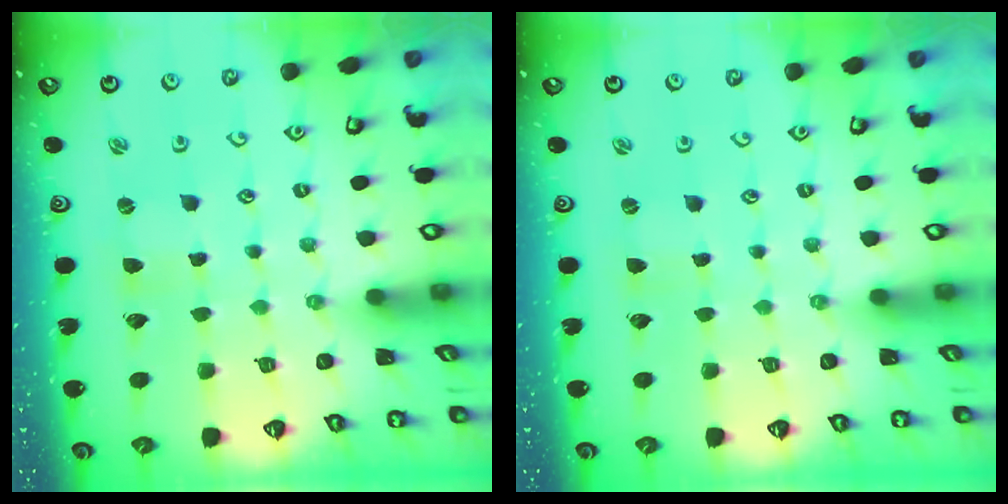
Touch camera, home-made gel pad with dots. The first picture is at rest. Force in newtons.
{"total": 0.0}